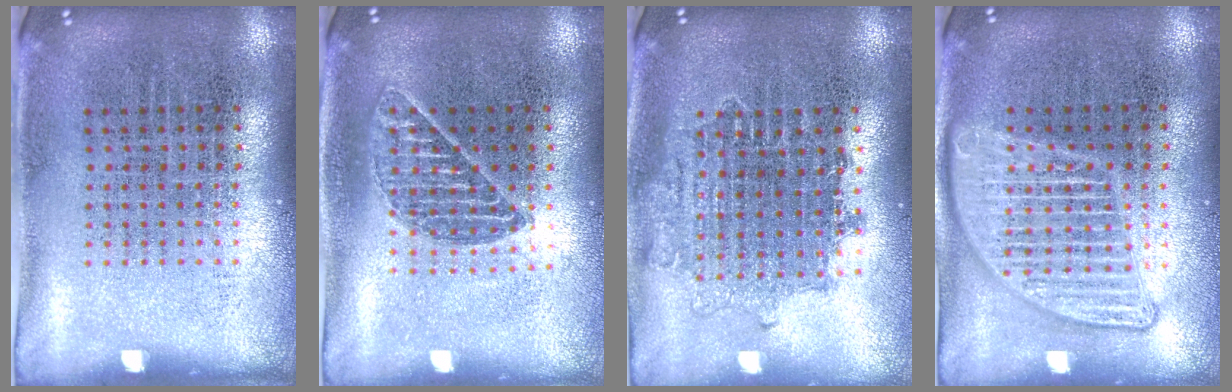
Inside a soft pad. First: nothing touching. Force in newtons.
{"total": 1.1, "press": 1.1, "slide": 0.5}
{"total": 1.6, "press": 1.3, "slide": 0.9}
{"total": 3.0, "press": 3.0, "slide": 0.3}